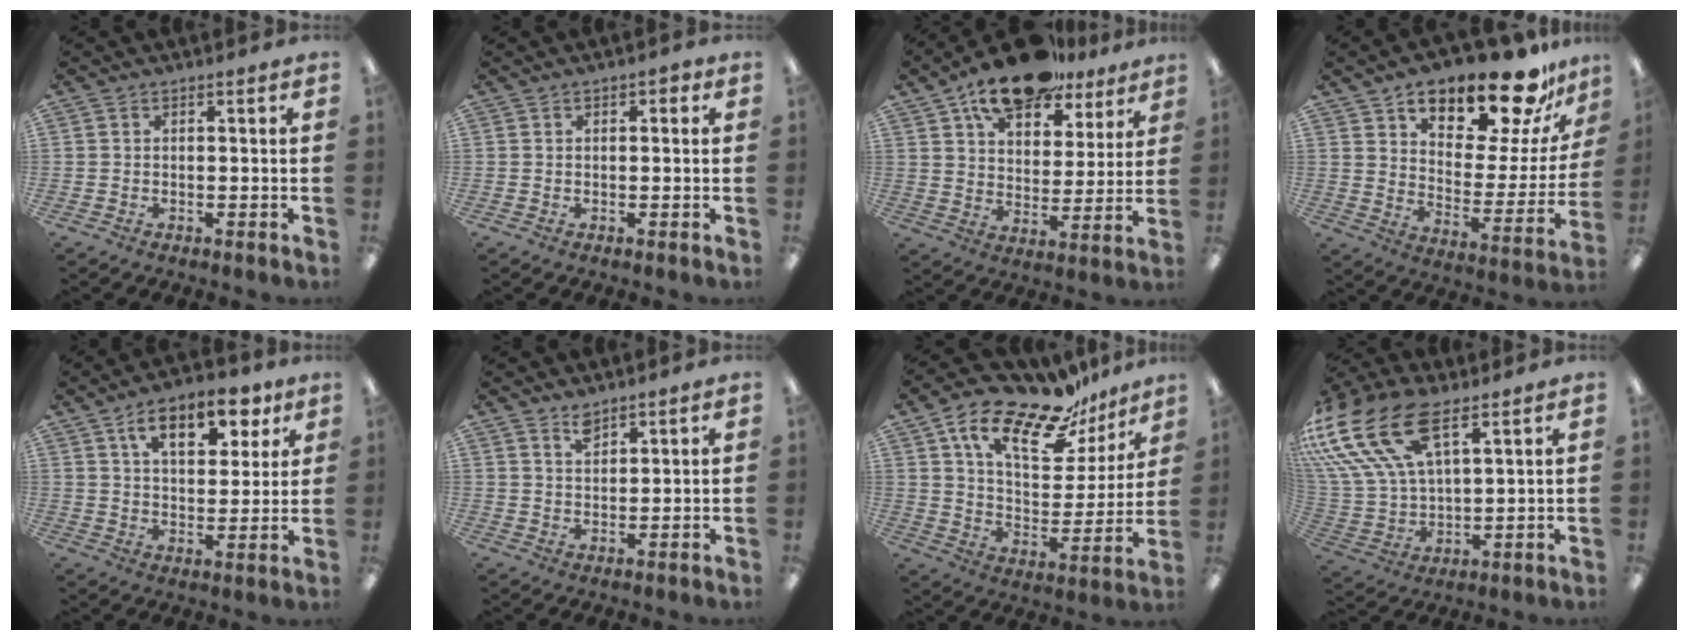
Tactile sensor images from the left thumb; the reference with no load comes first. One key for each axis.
{"total": 1.5, "fx": 0.6, "fy": 0.8, "fz": 1.1, "tx": -0.016, "ty": 0.001, "tz": 0.008}
{"total": 16.1, "fx": 12.2, "fy": 7.2, "fz": 7.7, "tx": -0.129, "ty": -0.063, "tz": 0.215}
{"total": 21.3, "fx": 16.1, "fy": 6.7, "fz": 12.1, "tx": -0.180, "ty": -0.109, "tz": 0.264}
{"total": 13.0, "fx": 7.4, "fy": 6.5, "fz": 8.6, "tx": -0.118, "ty": -0.021, "tz": 0.124}
{"total": 3.3, "fx": 2.9, "fy": 1.1, "fz": 1.1, "tx": -0.027, "ty": -0.009, "tz": 0.054}
{"total": 20.1, "fx": 14.9, "fy": 7.8, "fz": 10.9, "tx": -0.186, "ty": -0.103, "tz": 0.253}
{"total": 22.2, "fx": 12.3, "fy": 11.3, "fz": 14.6, "tx": -0.329, "ty": -0.058, "tz": 0.222}